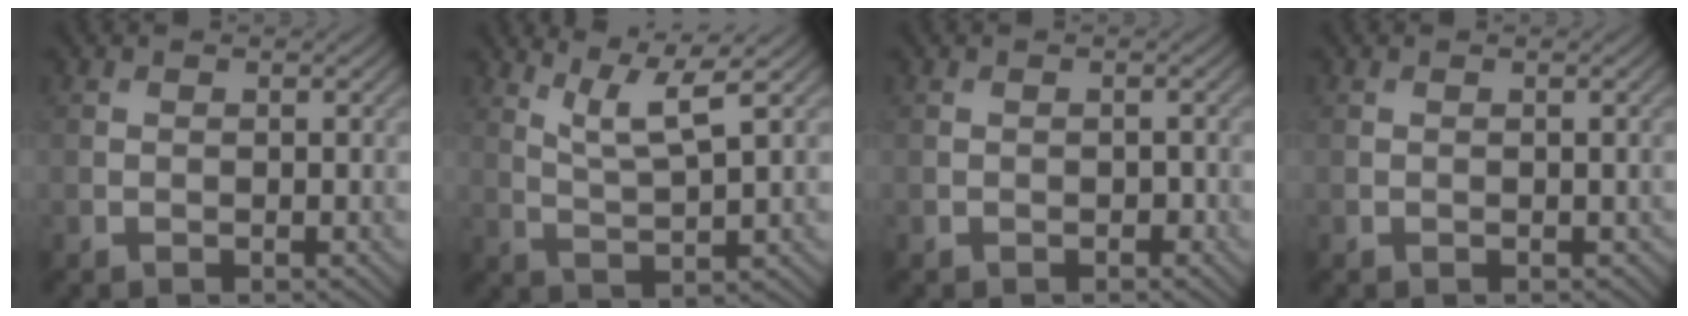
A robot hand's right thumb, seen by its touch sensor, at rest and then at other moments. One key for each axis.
{"total": 5.6, "fx": 3.4, "fy": 0.7, "fz": 4.4, "tx": -0.099, "ty": -0.001, "tz": 0.075}
{"total": 0.6, "fx": -0.3, "fy": 0.4, "fz": 0.4, "tx": -0.003, "ty": -0.003, "tz": -0.003}
{"total": 0.0}